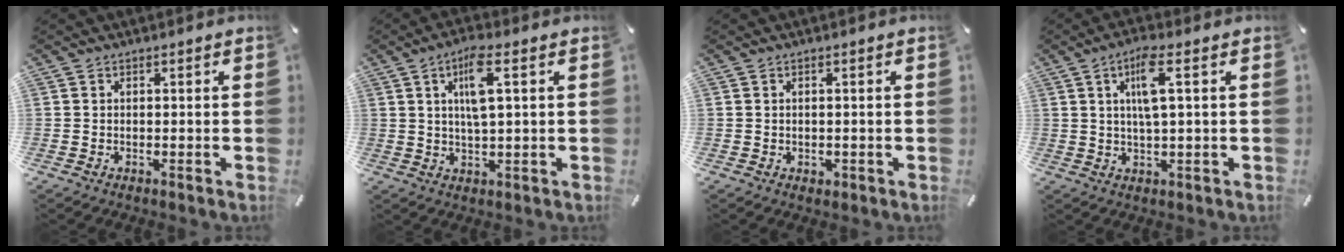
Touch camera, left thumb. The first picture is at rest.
{"total": 7.9, "force": [2.4, 1.9, 7.3], "torque": [-0.145, -0.001, 0.035]}
{"total": 0.7, "force": [-0.1, 0.7, 0.2], "torque": [-0.005, 0.005, -0.004]}
{"total": 7.3, "force": [2.1, 1.4, 6.8], "torque": [-0.128, 0.001, 0.030]}